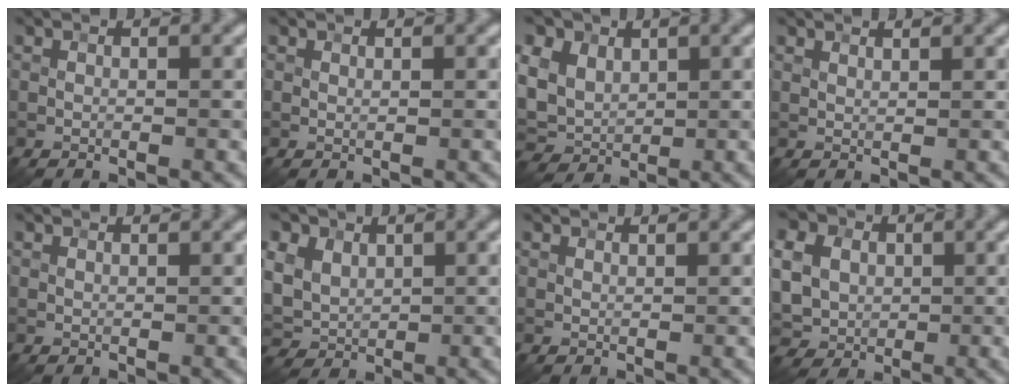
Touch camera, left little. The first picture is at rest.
{"total": 0.0}
{"total": 10.5, "force": [4.2, 8.2, 5.1], "torque": [-0.128, 0.027, 0.062]}
{"total": 1.4, "force": [1.3, 0.1, 0.4], "torque": [-0.009, -0.003, 0.017]}
{"total": 0.9, "force": [0.9, 0.0, 0.2], "torque": [-0.009, -0.003, 0.007]}
{"total": 7.0, "force": [3.0, 5.3, 3.4], "torque": [-0.103, 0.018, 0.056]}
{"total": 1.6, "force": [1.5, 0.2, 0.5], "torque": [-0.011, -0.004, 0.016]}
{"total": 12.6, "force": [3.4, 10.5, 5.9], "torque": [-0.154, 0.017, 0.052]}